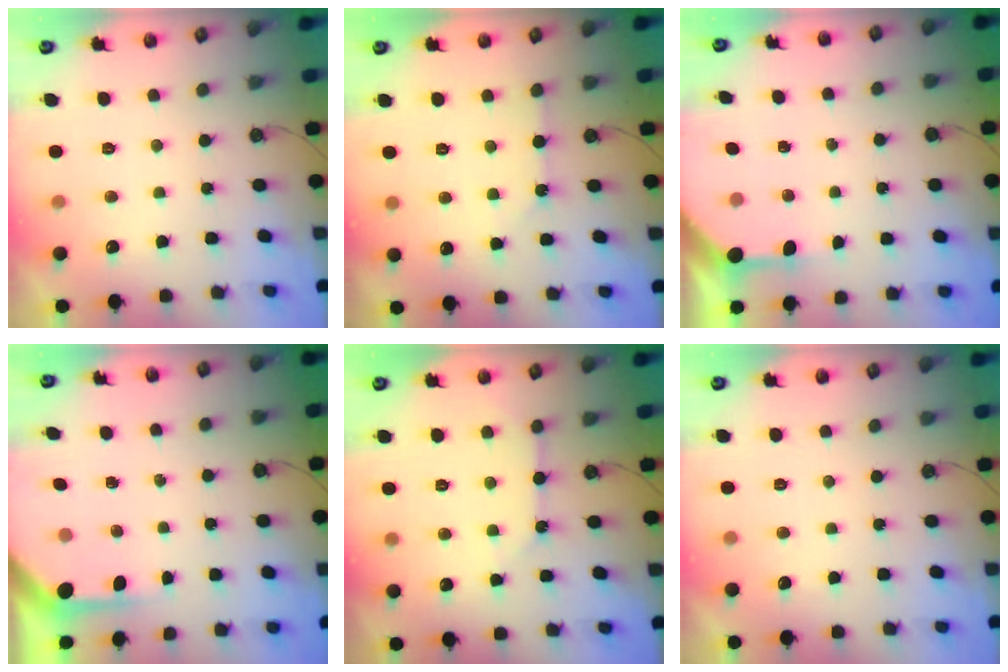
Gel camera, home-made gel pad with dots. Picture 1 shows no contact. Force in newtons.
{"total": 2.2, "press": 2.1, "slide": 0.3}
{"total": 5.1, "press": 5.1, "slide": 0.4}
{"total": 3.6, "press": 3.6, "slide": 0.2}
{"total": 6.1, "press": 6.1, "slide": 0.7}
{"total": 0.0}